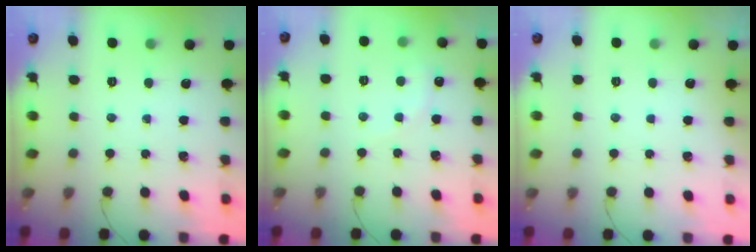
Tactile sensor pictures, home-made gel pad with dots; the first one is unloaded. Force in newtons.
{"total": 5.5, "press": 5.4, "slide": 1.1}
{"total": 2.9, "press": 2.9, "slide": 0.1}